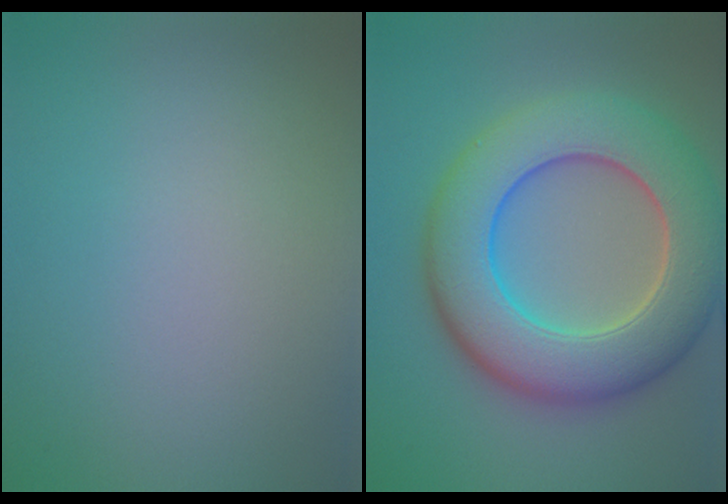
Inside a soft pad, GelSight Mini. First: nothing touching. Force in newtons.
{"total": 11.1, "press": 11.1, "slide": 0.6}